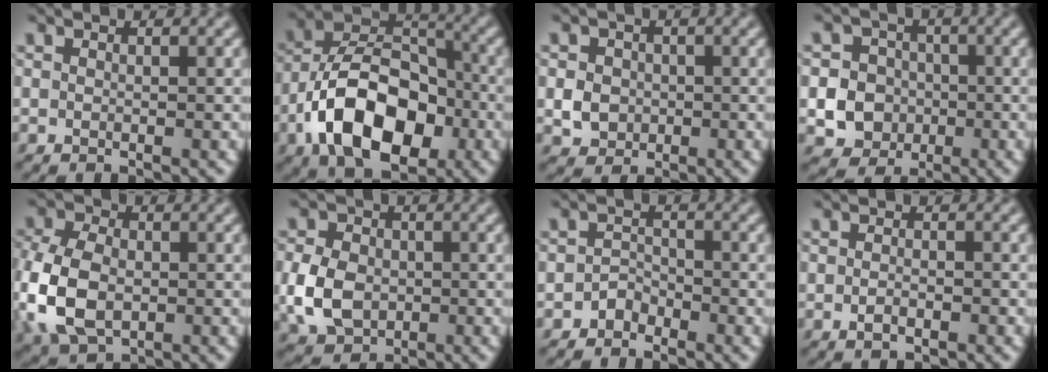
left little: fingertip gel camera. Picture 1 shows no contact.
{"total": 11.6, "force": [-4.8, 6.8, 8.1], "torque": [-0.147, 0.008, -0.093]}
{"total": 2.5, "force": [-0.5, 2.2, 1.1], "torque": [-0.020, 0.000, -0.011]}
{"total": 7.9, "force": [-2.2, 7.2, 2.3], "torque": [-0.039, -0.002, -0.064]}
{"total": 8.9, "force": [-1.9, 6.0, 6.3], "torque": [-0.166, -0.005, -0.042]}
{"total": 6.1, "force": [-1.2, 4.7, 3.8], "torque": [-0.095, -0.002, -0.030]}
{"total": 1.4, "force": [-1.2, 0.7, 0.2], "torque": [-0.002, 0.012, -0.022]}
{"total": 1.3, "force": [-0.7, 0.5, 1.0], "torque": [-0.021, 0.002, -0.014]}